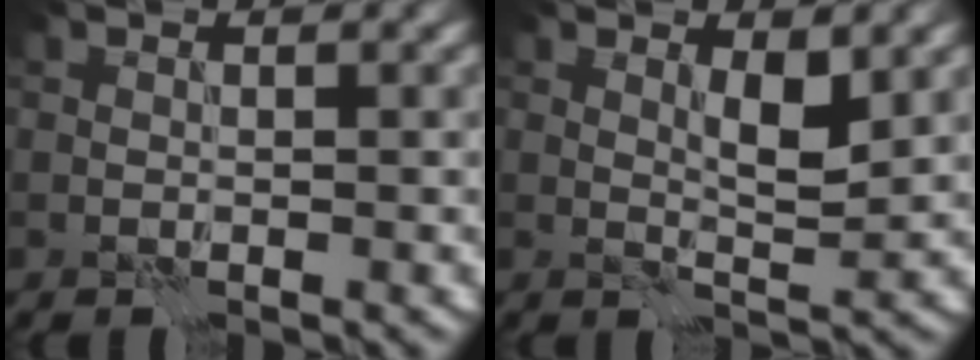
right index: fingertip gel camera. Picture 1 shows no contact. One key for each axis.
{"total": 2.3, "fx": 1.1, "fy": 0.5, "fz": 2.0, "tx": -0.034, "ty": -0.005, "tz": 0.019}